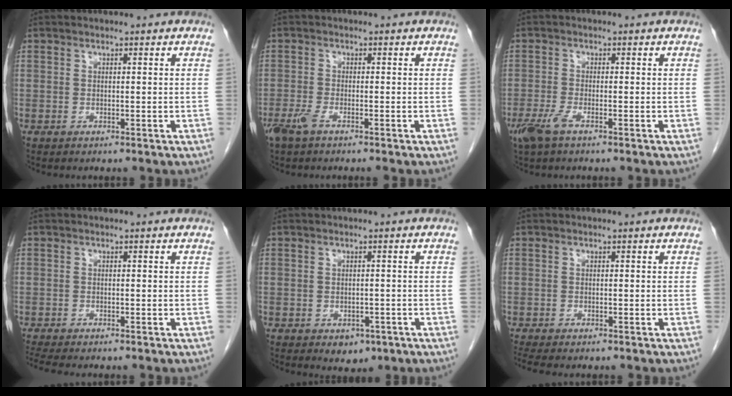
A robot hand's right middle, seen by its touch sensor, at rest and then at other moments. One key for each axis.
{"total": 2.6, "fx": -1.8, "fy": 0.4, "fz": 1.8, "tx": -0.043, "ty": -0.005, "tz": -0.040}
{"total": 3.4, "fx": -2.1, "fy": 0.7, "fz": 2.6, "tx": -0.062, "ty": -0.007, "tz": -0.044}
{"total": 4.9, "fx": -4.2, "fy": 0.8, "fz": 2.3, "tx": -0.033, "ty": -0.006, "tz": -0.065}
{"total": 3.2, "fx": -1.7, "fy": 2.1, "fz": 1.7, "tx": -0.015, "ty": 0.001, "tz": -0.011}
{"total": 3.7, "fx": -3.1, "fy": 1.0, "fz": 1.8, "tx": -0.024, "ty": -0.007, "tz": -0.047}